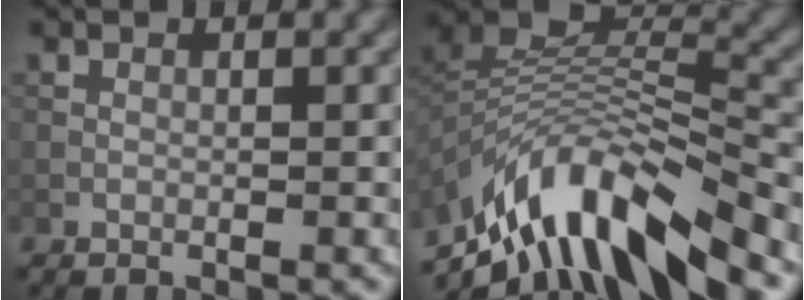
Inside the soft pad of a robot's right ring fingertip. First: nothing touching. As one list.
[{"total": 11.1, "force": [-7.1, 4.3, 7.4], "torque": [-0.134, 0.010, -0.133]}]